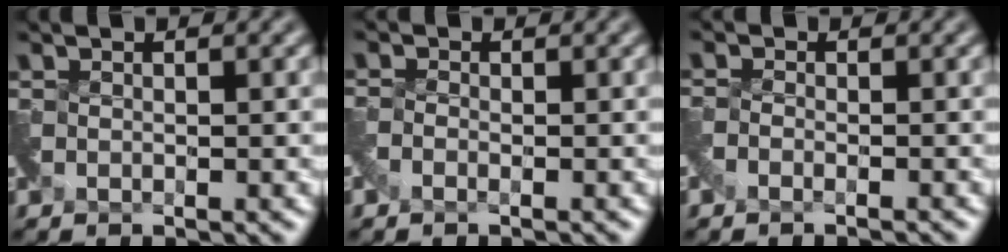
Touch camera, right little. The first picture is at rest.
{"total": 1.0, "force": [-0.9, 0.0, -0.4], "torque": [0.004, -0.001, -0.023]}
{"total": 1.6, "force": [-1.6, 0.0, -0.4], "torque": [0.006, -0.006, -0.038]}